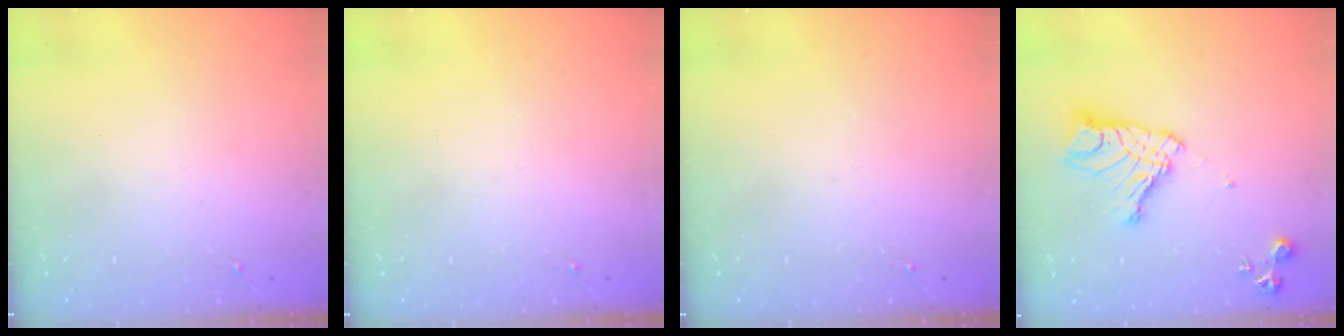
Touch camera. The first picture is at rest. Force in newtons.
{"total": 0.0}
{"total": 0.0}
{"total": 14.4, "press": 14.3, "slide": 1.3}